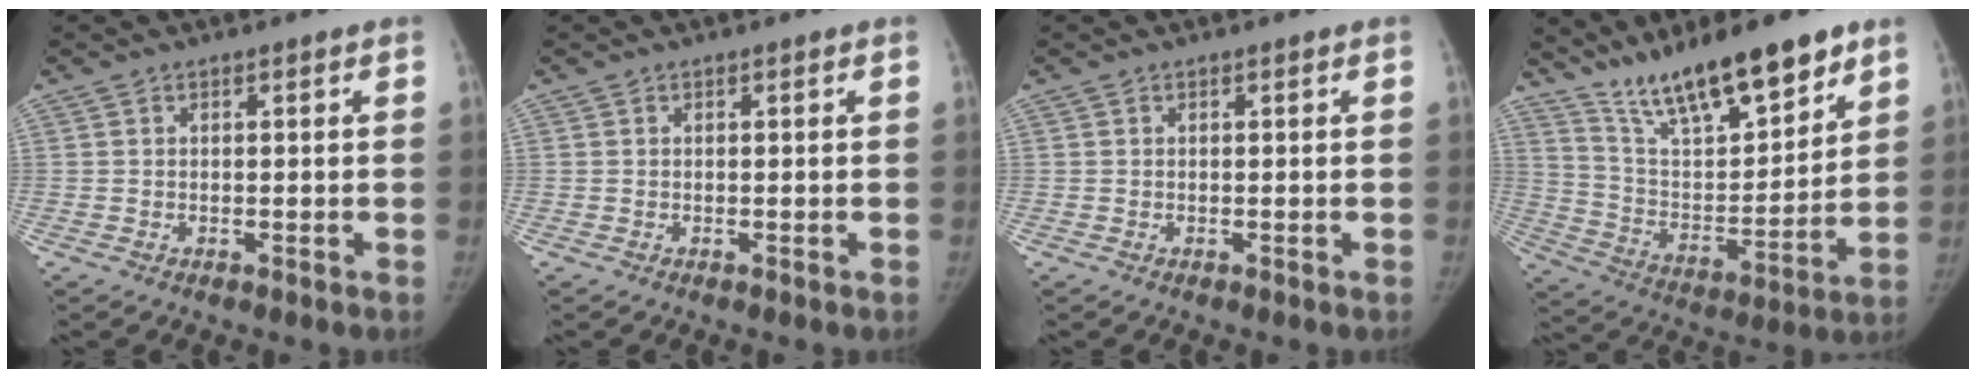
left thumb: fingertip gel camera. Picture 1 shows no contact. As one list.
[{"total": 0.0}, {"total": 0.0}, {"total": 20.0, "force": [14.5, 5.6, 12.6], "torque": [-0.175, -0.069, 0.257]}]